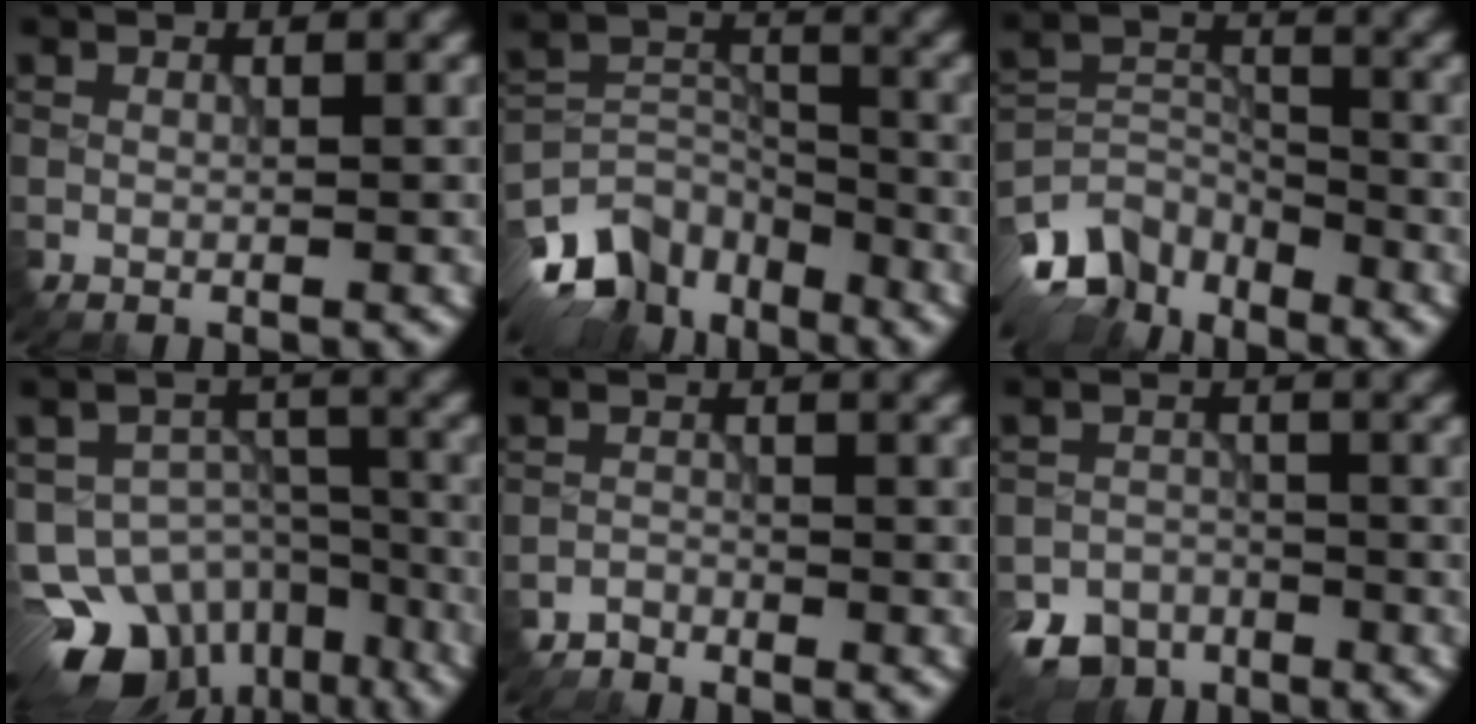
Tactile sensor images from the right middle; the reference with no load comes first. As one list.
[{"total": 8.9, "force": [-6.6, 4.9, 3.4], "torque": [-0.058, -0.005, -0.124]}, {"total": 7.6, "force": [-5.9, 3.9, 2.8], "torque": [-0.050, -0.009, -0.118]}, {"total": 11.6, "force": [-7.8, 7.2, 4.5], "torque": [-0.065, -0.012, -0.110]}, {"total": 1.4, "force": [-1.3, 0.2, -0.4], "torque": [0.015, 0.003, -0.028]}, {"total": 5.9, "force": [-4.5, 3.7, 1.1], "torque": [0.001, -0.013, -0.068]}]